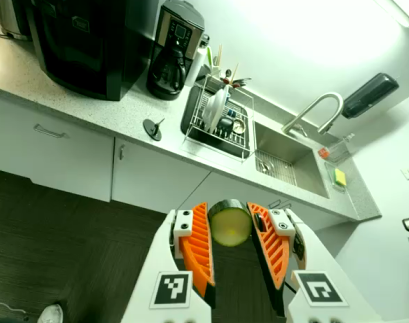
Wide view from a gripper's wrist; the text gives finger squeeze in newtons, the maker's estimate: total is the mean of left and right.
{"total": 9.8, "left": 9.8, "right": 9.7}